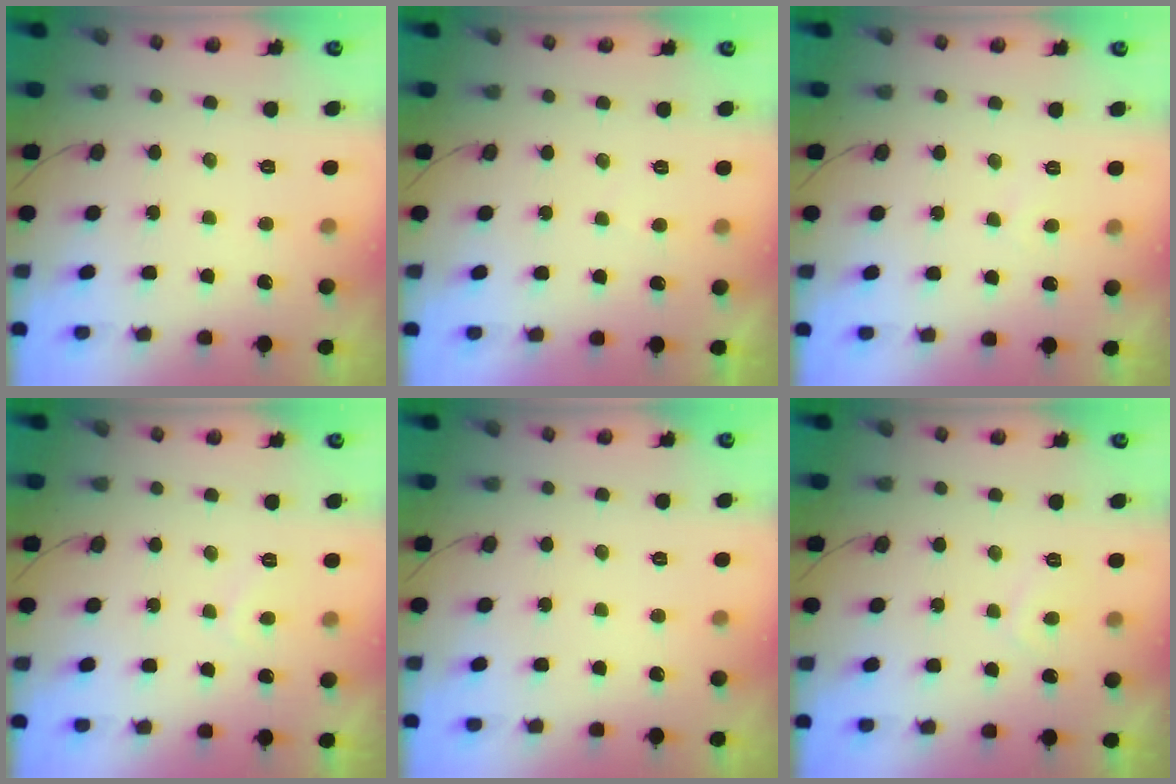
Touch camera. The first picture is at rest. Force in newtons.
{"total": 0.0}
{"total": 1.8, "press": 1.8, "slide": 0.3}
{"total": 1.8, "press": 1.7, "slide": 0.6}
{"total": 0.0}
{"total": 2.0, "press": 1.9, "slide": 0.5}